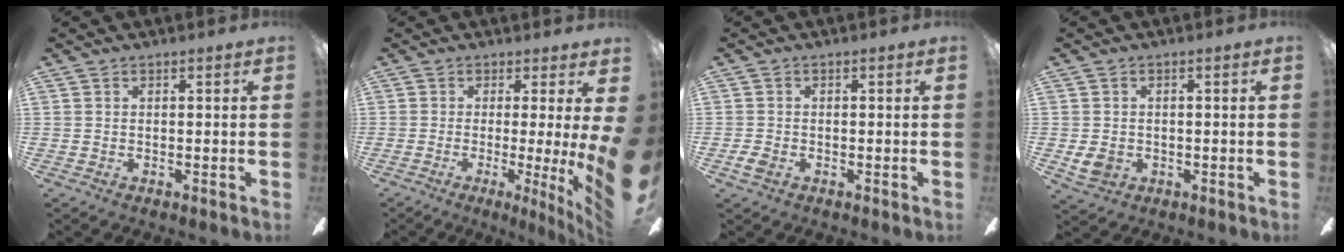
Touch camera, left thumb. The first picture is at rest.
{"total": 7.9, "force": [0.1, -0.2, 7.9], "torque": [-0.117, -0.032, 0.006]}
{"total": 2.4, "force": [-0.9, 1.4, 1.7], "torque": [-0.042, 0.002, -0.021]}
{"total": 4.1, "force": [-0.4, 3.1, 2.6], "torque": [-0.065, -0.001, -0.008]}